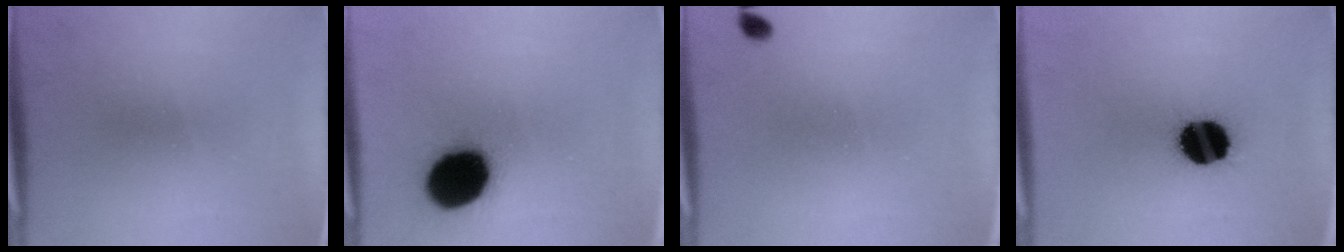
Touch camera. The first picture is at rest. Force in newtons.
{"total": 18.9}
{"total": 1.1}
{"total": 14.7}